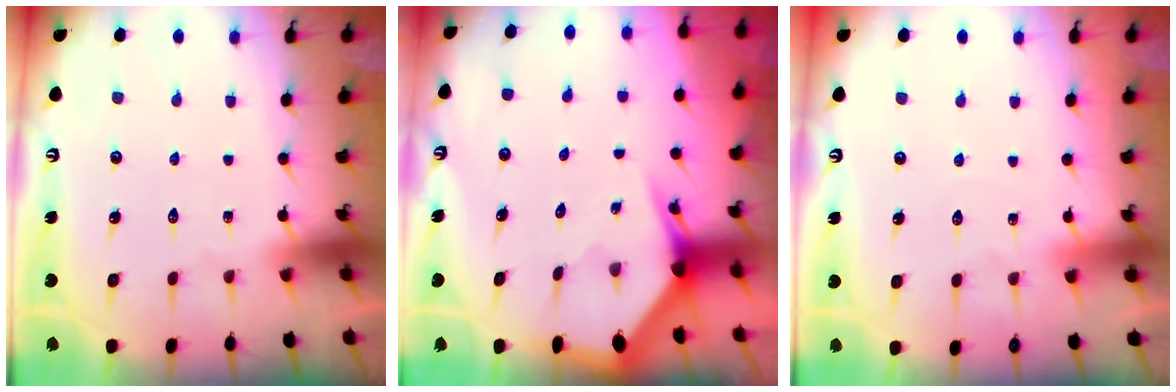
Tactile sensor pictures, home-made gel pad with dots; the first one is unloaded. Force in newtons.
{"total": 3.8, "press": 3.8, "slide": 0.2}
{"total": 2.7, "press": 2.7, "slide": 0.3}